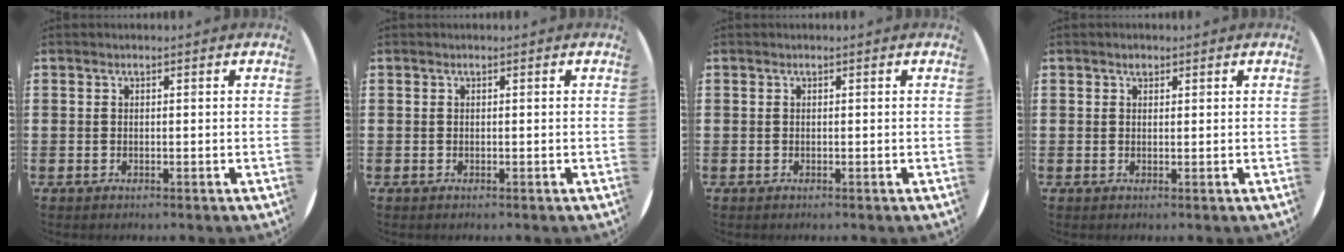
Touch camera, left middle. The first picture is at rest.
{"total": 0.0}
{"total": 0.0}
{"total": 0.9, "force": [0.6, 0.5, 0.2], "torque": [0.002, -0.001, 0.011]}